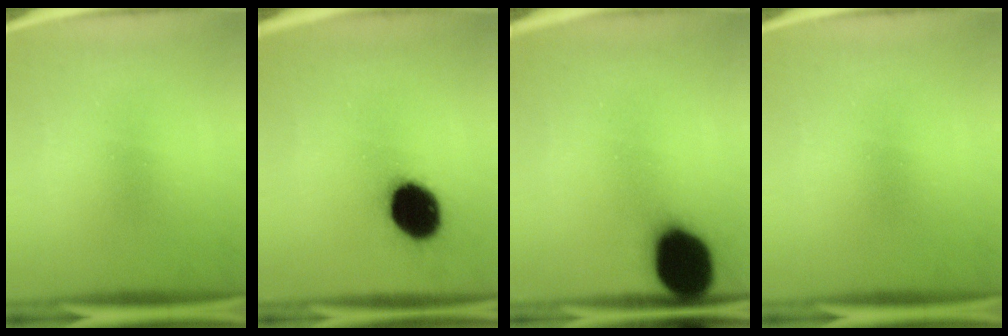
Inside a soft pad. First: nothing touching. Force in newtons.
{"total": 15.4}
{"total": 17.7}
{"total": 0.0}